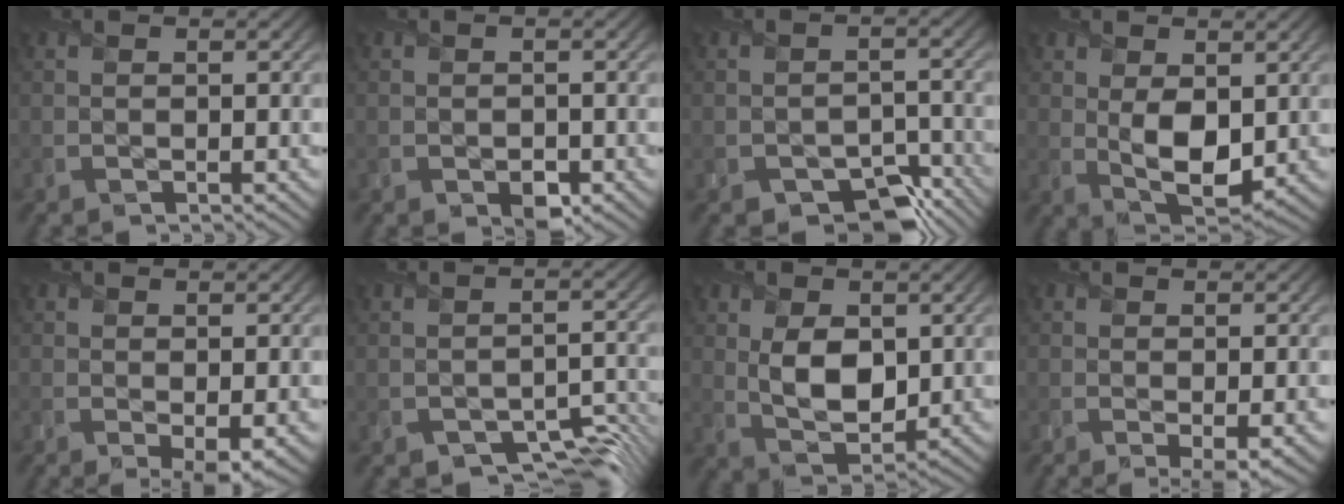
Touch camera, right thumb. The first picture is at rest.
{"total": 2.2, "force": [-0.9, 1.6, 1.2], "torque": [-0.021, -0.014, -0.014]}
{"total": 5.5, "force": [-3.7, 3.2, 2.5], "torque": [-0.030, -0.009, -0.060]}
{"total": 6.9, "force": [0.6, 4.2, 5.4], "torque": [-0.112, -0.013, 0.015]}
{"total": 3.0, "force": [-0.6, 1.1, 2.7], "torque": [-0.050, -0.014, -0.010]}
{"total": 5.2, "force": [-3.4, 2.7, 2.9], "torque": [-0.034, -0.018, -0.048]}
{"total": 7.3, "force": [1.1, 4.8, 5.4], "torque": [-0.108, -0.009, 0.021]}
{"total": 2.6, "force": [-0.6, 0.7, 2.4], "torque": [-0.045, -0.012, -0.010]}